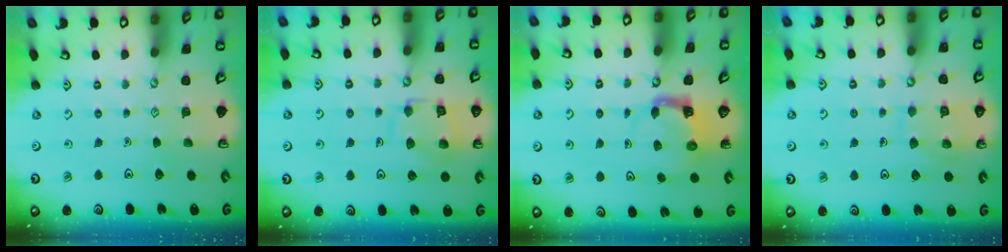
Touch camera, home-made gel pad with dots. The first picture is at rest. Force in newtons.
{"total": 12.4, "press": 12.4, "slide": 1.2}
{"total": 4.0, "press": 3.9, "slide": 0.7}
{"total": 8.6, "press": 8.6, "slide": 0.8}